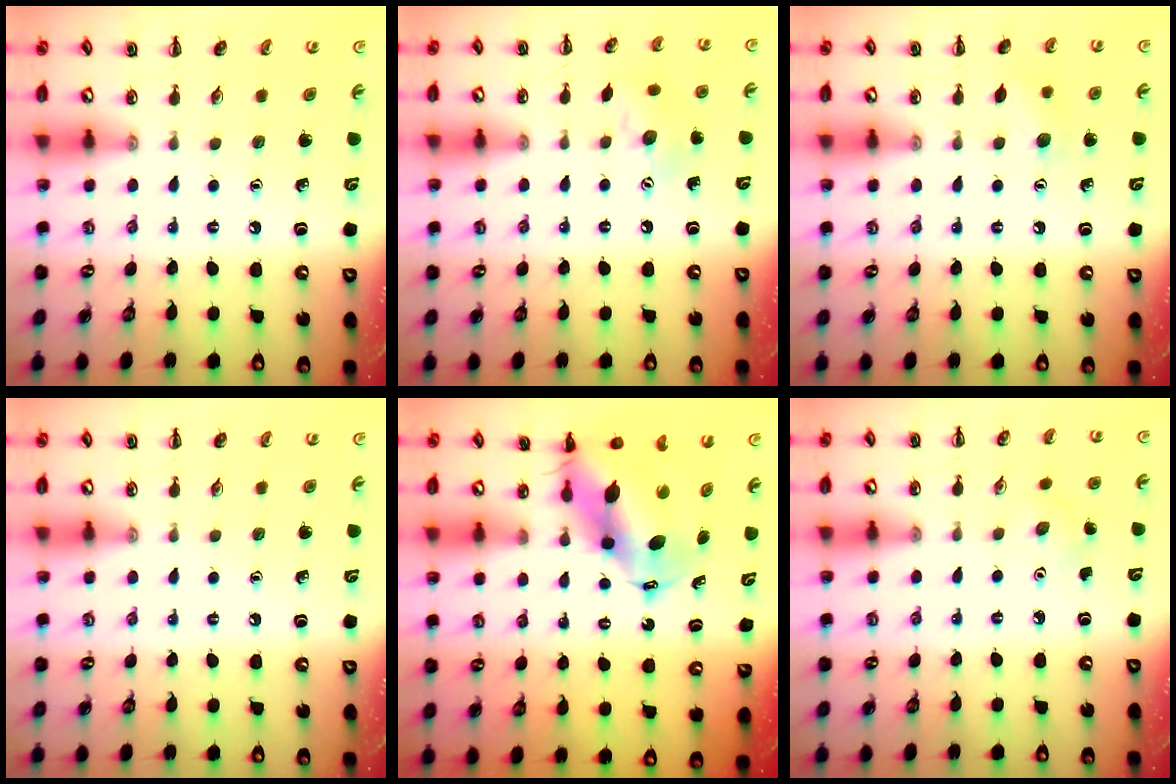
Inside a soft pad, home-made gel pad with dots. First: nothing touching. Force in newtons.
{"total": 8.7, "press": 8.6, "slide": 1.1}
{"total": 7.9, "press": 7.7, "slide": 1.4}
{"total": 0.0}
{"total": 10.5, "press": 10.2, "slide": 2.5}
{"total": 2.8, "press": 2.8, "slide": 0.7}